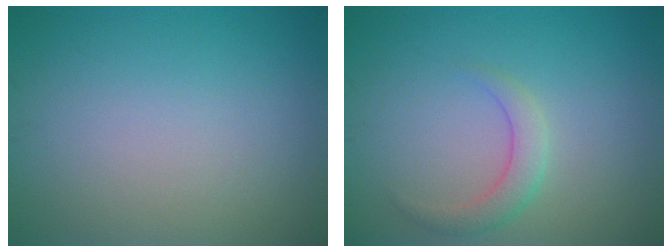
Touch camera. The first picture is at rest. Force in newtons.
{"total": 2.2, "press": 2.2, "slide": 0.2}